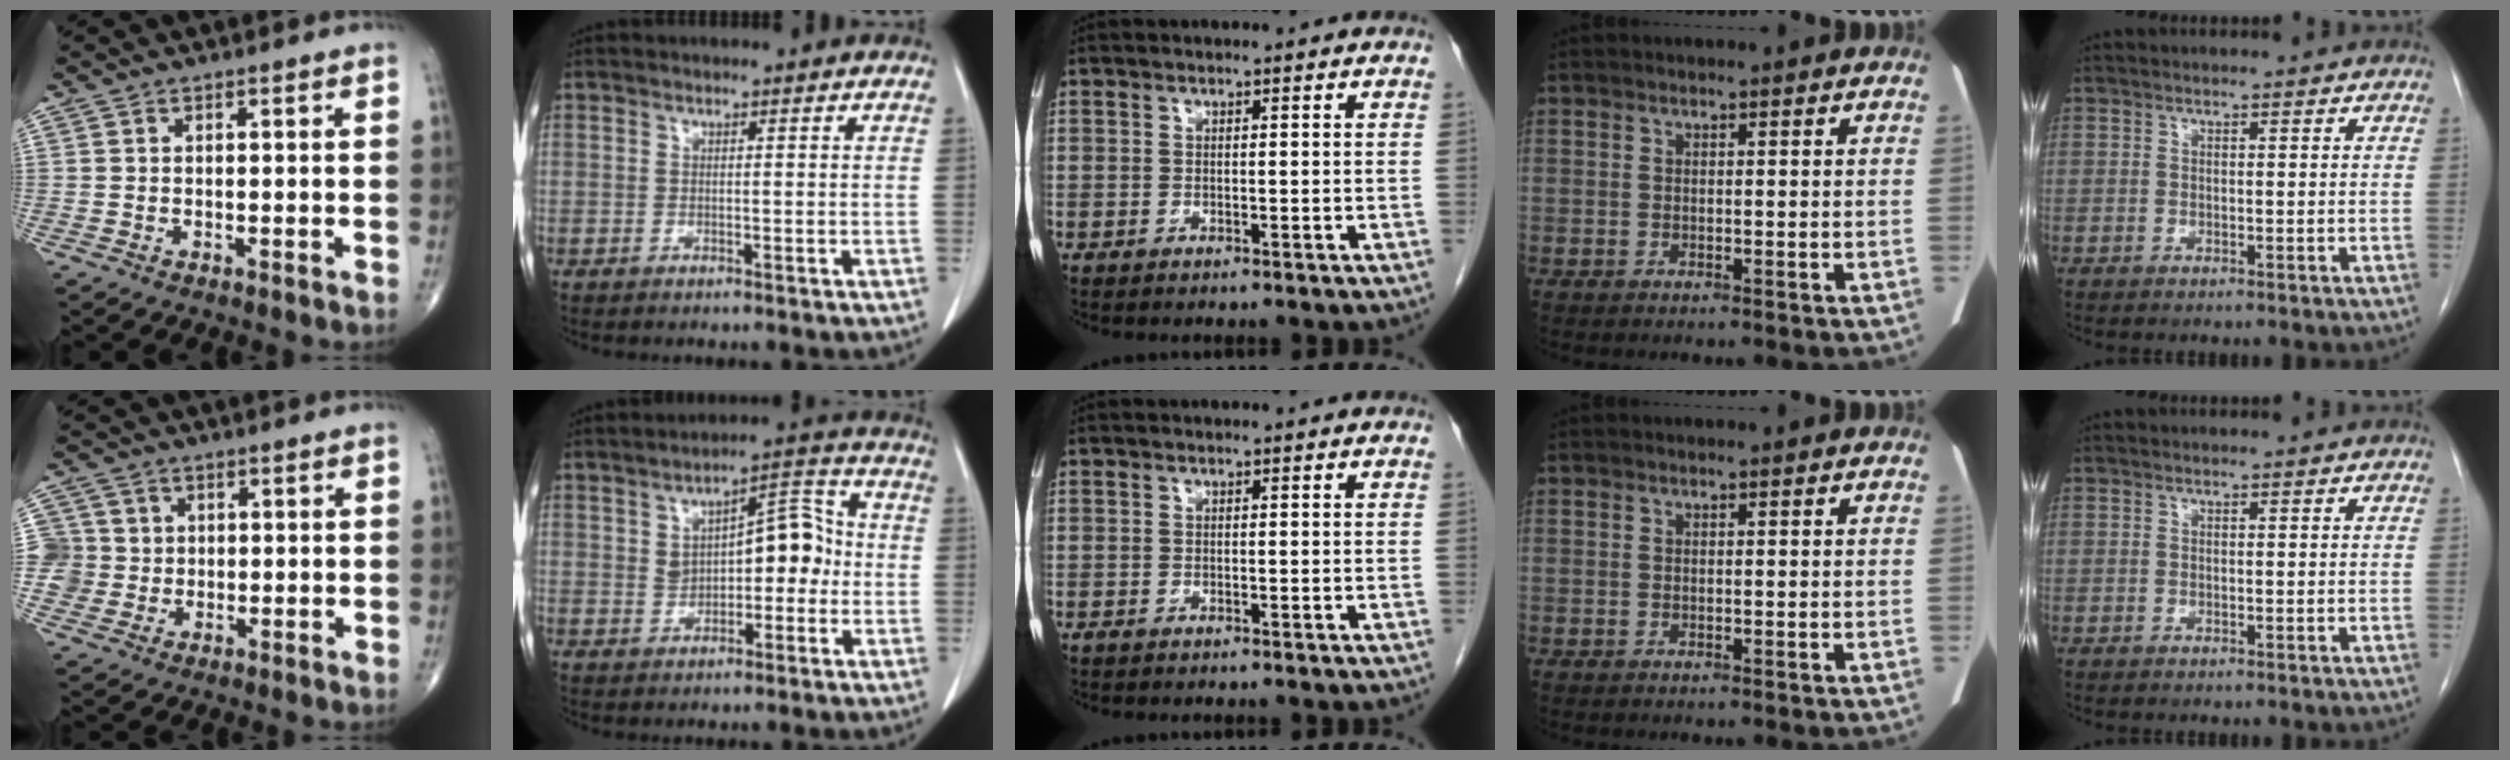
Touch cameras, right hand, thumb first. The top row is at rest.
{"thumb": {"total": 6.1, "force": [0.5, 6.1, 0.2], "torque": [0.028, 0.012, 0.007]}, "index": {"total": 8.3, "force": [0.2, 3.9, 7.4], "torque": [-0.104, 0.039, 0.007]}, "middle": {"total": 0.6, "force": [-0.6, 0.1, 0.2], "torque": [-0.007, -0.001, -0.011]}}